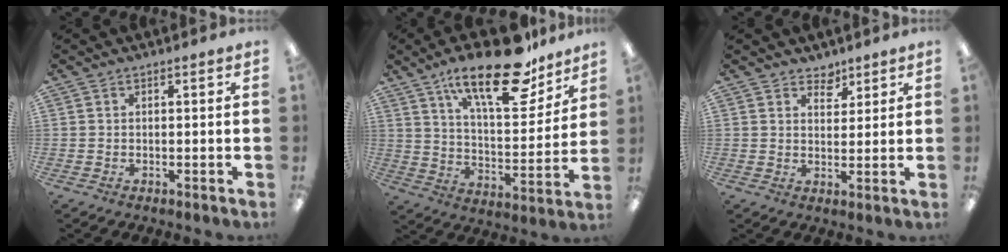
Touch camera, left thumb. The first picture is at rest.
{"total": 22.6, "force": [15.1, 8.3, 14.6], "torque": [-0.229, -0.085, 0.251]}
{"total": 3.8, "force": [3.3, 1.9, 0.3], "torque": [0.010, -0.022, 0.057]}